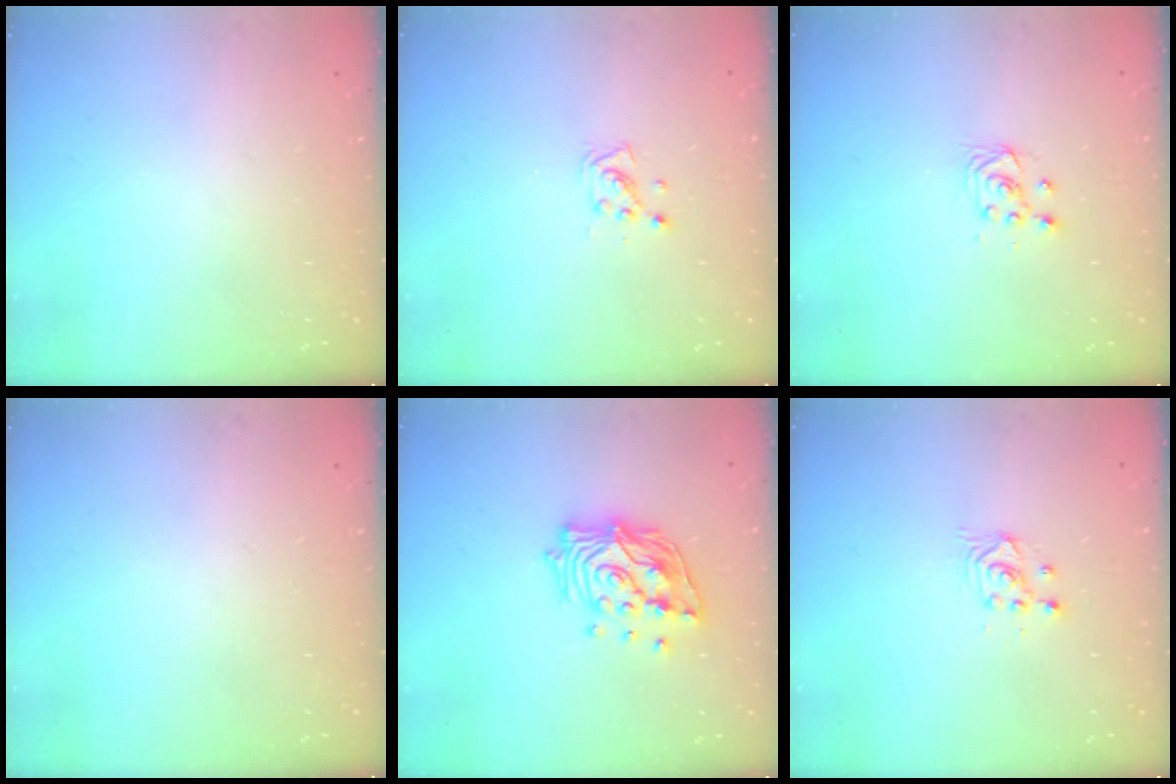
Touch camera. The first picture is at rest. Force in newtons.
{"total": 4.3, "press": 4.1, "slide": 1.2}
{"total": 2.9, "press": 2.6, "slide": 1.3}
{"total": 0.0}
{"total": 15.3, "press": 15.2, "slide": 1.7}
{"total": 2.5, "press": 2.5, "slide": 0.1}